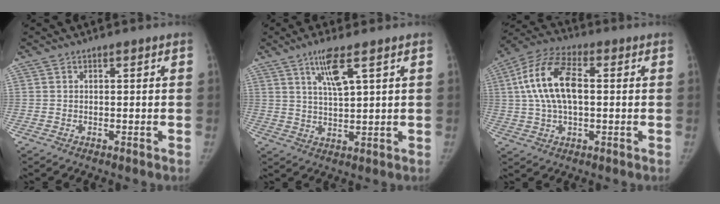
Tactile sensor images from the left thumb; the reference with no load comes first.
{"total": 6.5, "force": [3.3, 1.1, 5.5], "torque": [-0.105, -0.018, 0.068]}
{"total": 13.8, "force": [1.6, 7.2, 11.7], "torque": [-0.230, 0.026, 0.027]}